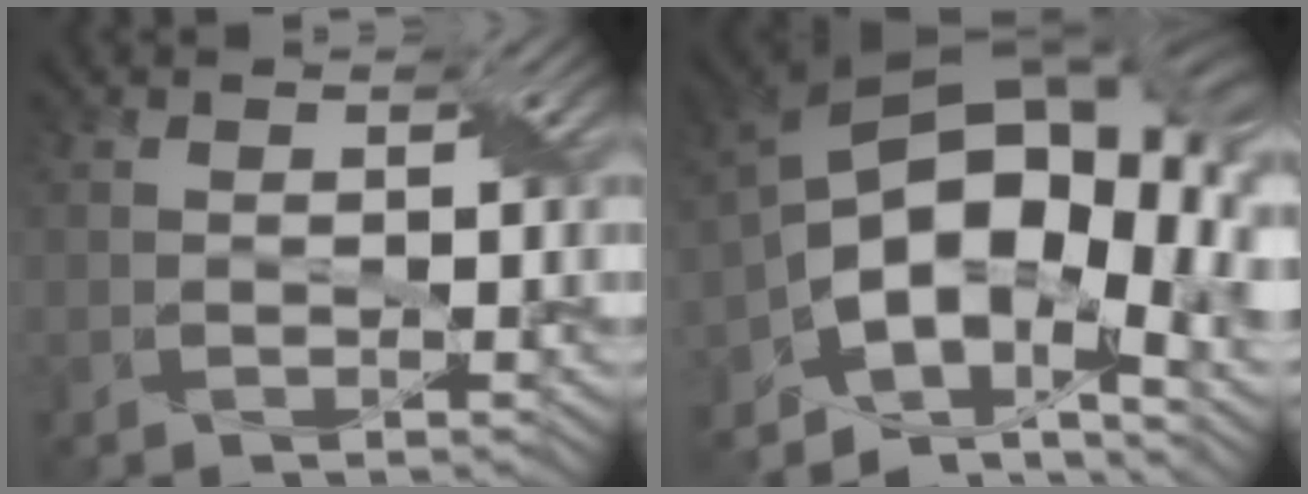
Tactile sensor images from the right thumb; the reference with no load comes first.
{"total": 17.2, "force": [-4.4, 10.3, 13.0], "torque": [-0.225, -0.017, -0.068]}